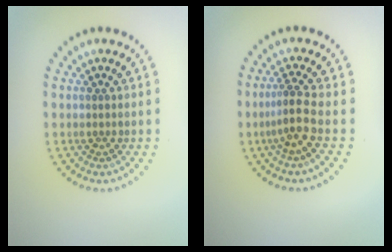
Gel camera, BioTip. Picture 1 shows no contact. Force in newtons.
{"total": 2.8, "press": 1.9, "slide": 2.0}